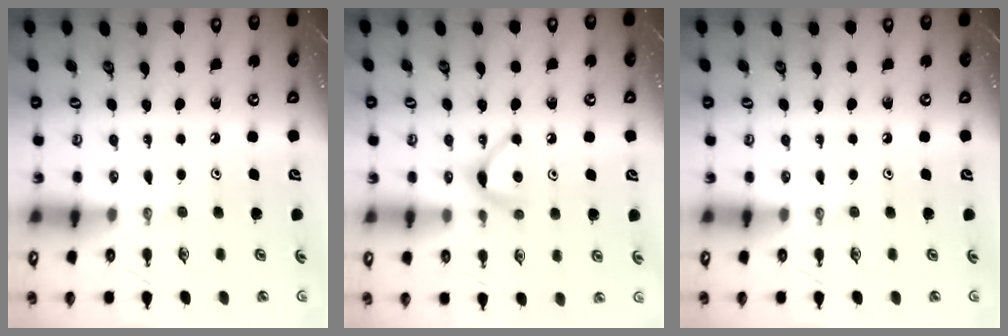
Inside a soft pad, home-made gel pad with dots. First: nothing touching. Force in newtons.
{"total": 7.5, "press": 7.4, "slide": 1.0}
{"total": 0.0}